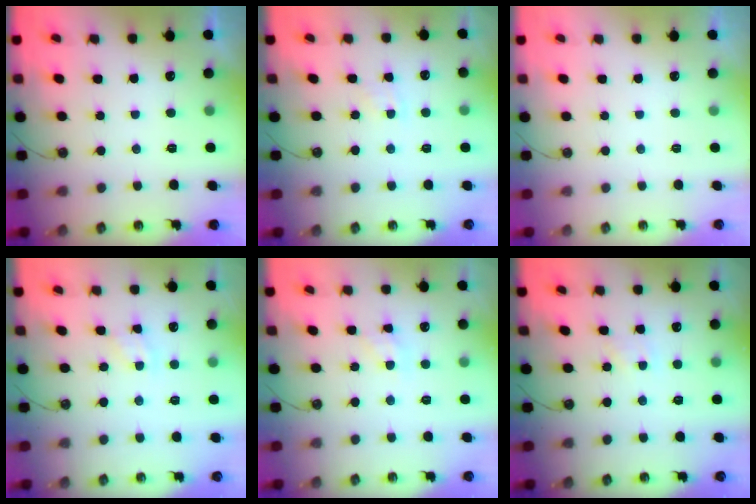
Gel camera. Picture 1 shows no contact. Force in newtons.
{"total": 4.2, "press": 4.1, "slide": 0.6}
{"total": 0.0}
{"total": 2.8, "press": 2.8, "slide": 0.4}
{"total": 5.6, "press": 5.6, "slide": 0.3}
{"total": 3.2, "press": 3.2, "slide": 0.4}